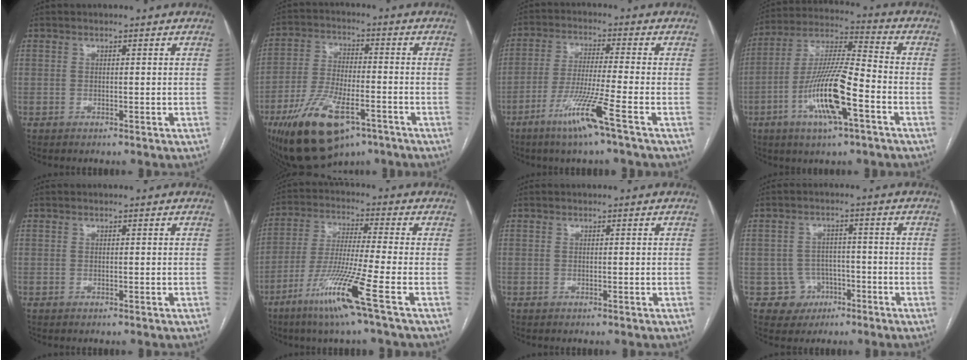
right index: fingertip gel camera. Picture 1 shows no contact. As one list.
[{"total": 15.6, "force": [-8.6, 6.2, 11.5], "torque": [-0.223, -0.009, -0.140]}, {"total": 9.1, "force": [-5.0, -1.3, 7.5], "torque": [-0.147, -0.022, -0.099]}, {"total": 14.7, "force": [-5.5, 2.0, 13.5], "torque": [-0.268, -0.004, -0.100]}, {"total": 0.0}, {"total": 11.9, "force": [-6.0, -1.7, 10.1], "torque": [-0.200, -0.032, -0.120]}, {"total": 0.0}, {"total": 4.7, "force": [-2.0, 4.3, 0.0], "torque": [0.010, 0.016, -0.027]}]